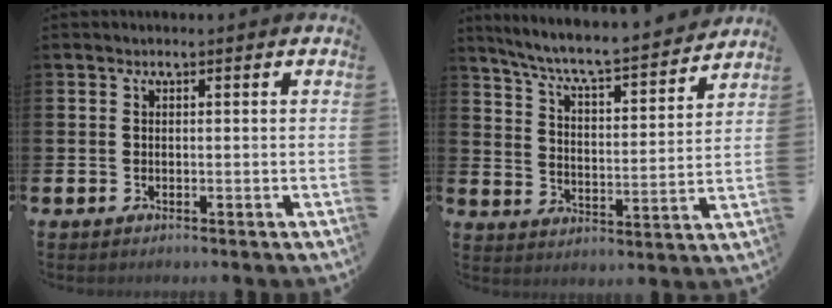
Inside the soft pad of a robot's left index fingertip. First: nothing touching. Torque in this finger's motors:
{"motor_torque": [0.19, -0.49, 0.71, 0.21]}